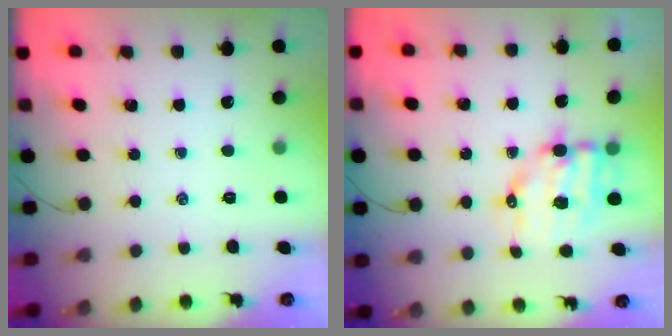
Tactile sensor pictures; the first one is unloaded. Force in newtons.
{"total": 9.3, "press": 9.1, "slide": 1.9}